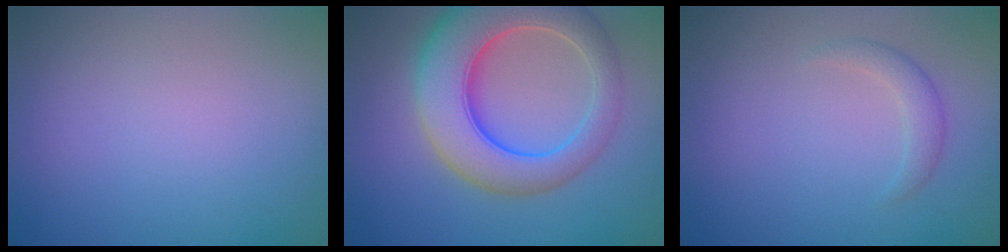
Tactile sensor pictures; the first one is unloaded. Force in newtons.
{"total": 9.8, "press": 9.8, "slide": 0.6}
{"total": 1.6, "press": 1.6, "slide": 0.0}